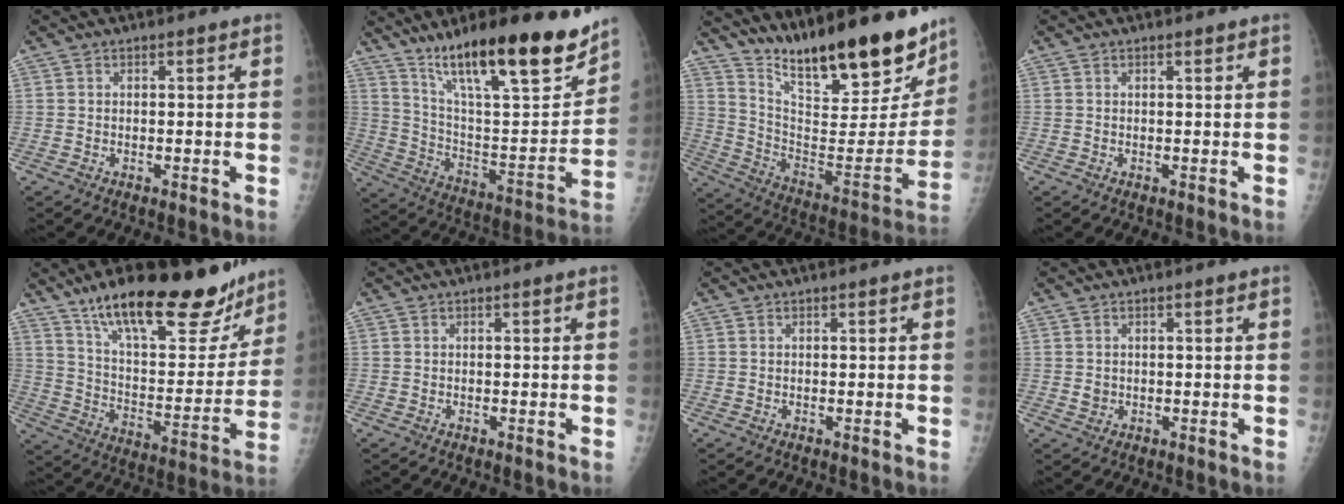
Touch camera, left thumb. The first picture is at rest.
{"total": 25.2, "force": [17.7, 5.5, 17.1], "torque": [-0.243, -0.079, 0.297]}
{"total": 28.6, "force": [22.1, 7.6, 16.5], "torque": [-0.224, -0.111, 0.334]}
{"total": 0.6, "force": [0.5, 0.2, 0.3], "torque": [-0.007, -0.003, 0.008]}
{"total": 27.1, "force": [19.3, 9.5, 16.6], "torque": [-0.206, -0.078, 0.302]}
{"total": 0.0}
{"total": 0.0}
{"total": 1.3, "force": [0.2, 1.2, 0.5], "torque": [-0.007, -0.001, 0.007]}